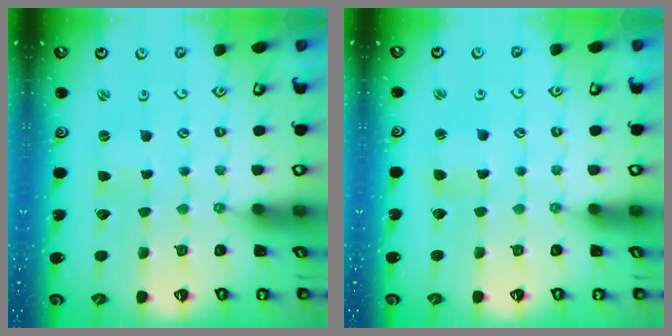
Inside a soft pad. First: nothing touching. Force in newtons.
{"total": 1.8, "press": 1.8, "slide": 0.3}